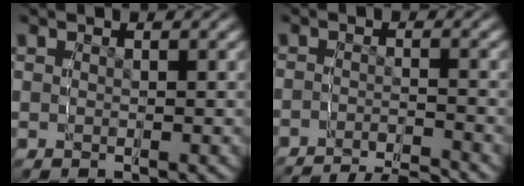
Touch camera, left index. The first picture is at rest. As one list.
[{"total": 9.2, "force": [-9.0, 1.4, 1.0], "torque": [0.008, -0.017, -0.148]}]